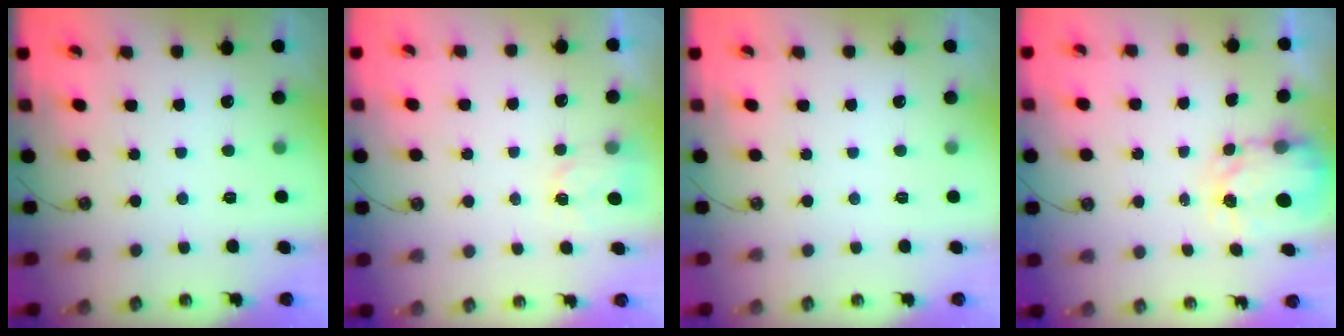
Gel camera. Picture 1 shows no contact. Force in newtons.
{"total": 2.7, "press": 2.7, "slide": 0.4}
{"total": 0.0}
{"total": 4.0, "press": 3.9, "slide": 0.5}